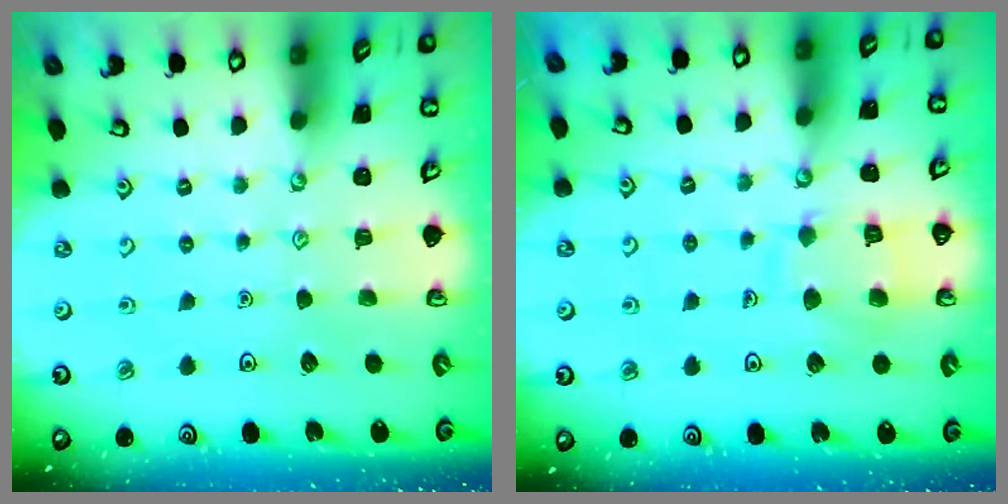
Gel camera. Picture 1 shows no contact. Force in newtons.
{"total": 9.5, "press": 9.5, "slide": 0.9}